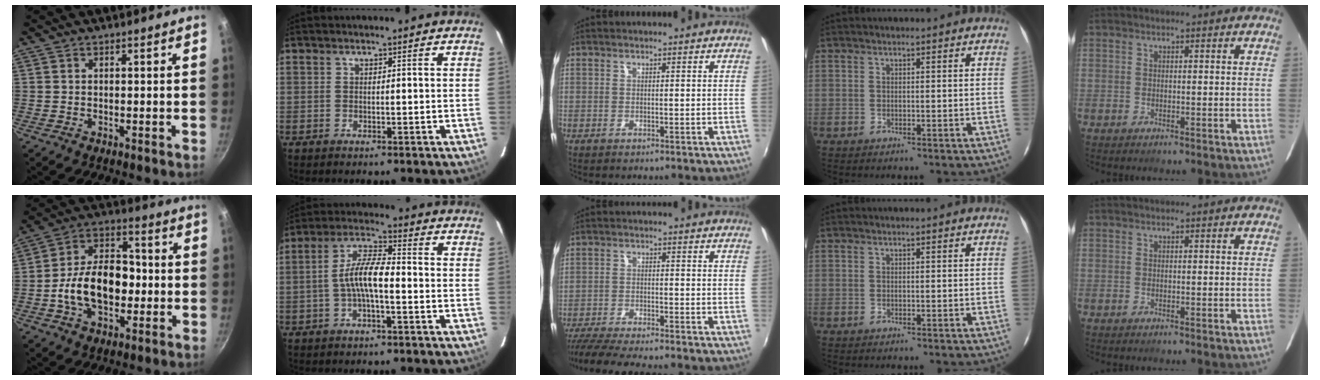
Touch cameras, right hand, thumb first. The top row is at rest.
{"thumb": {"total": 15.9, "force": [-2.5, 10.4, 11.8], "torque": [-0.163, 0.038, -0.053]}, "index": {"total": 7.4, "force": [-1.8, 1.8, 6.9], "torque": [-0.142, 0.015, -0.033]}, "middle": {"total": 9.9, "force": [-8.9, 0.3, 4.3], "torque": [-0.106, -0.025, -0.152]}}